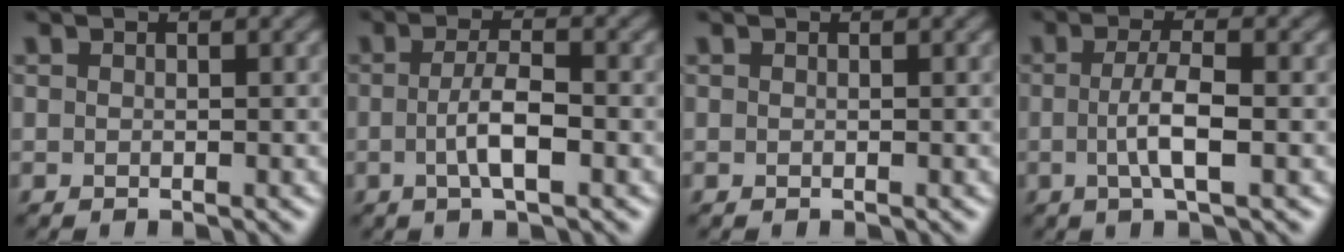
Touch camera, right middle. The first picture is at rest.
{"total": 3.3, "force": [-0.8, 0.8, 3.1], "torque": [-0.059, 0.000, -0.014]}
{"total": 0.0}
{"total": 3.5, "force": [-0.6, 0.8, 3.4], "torque": [-0.065, -0.001, -0.009]}